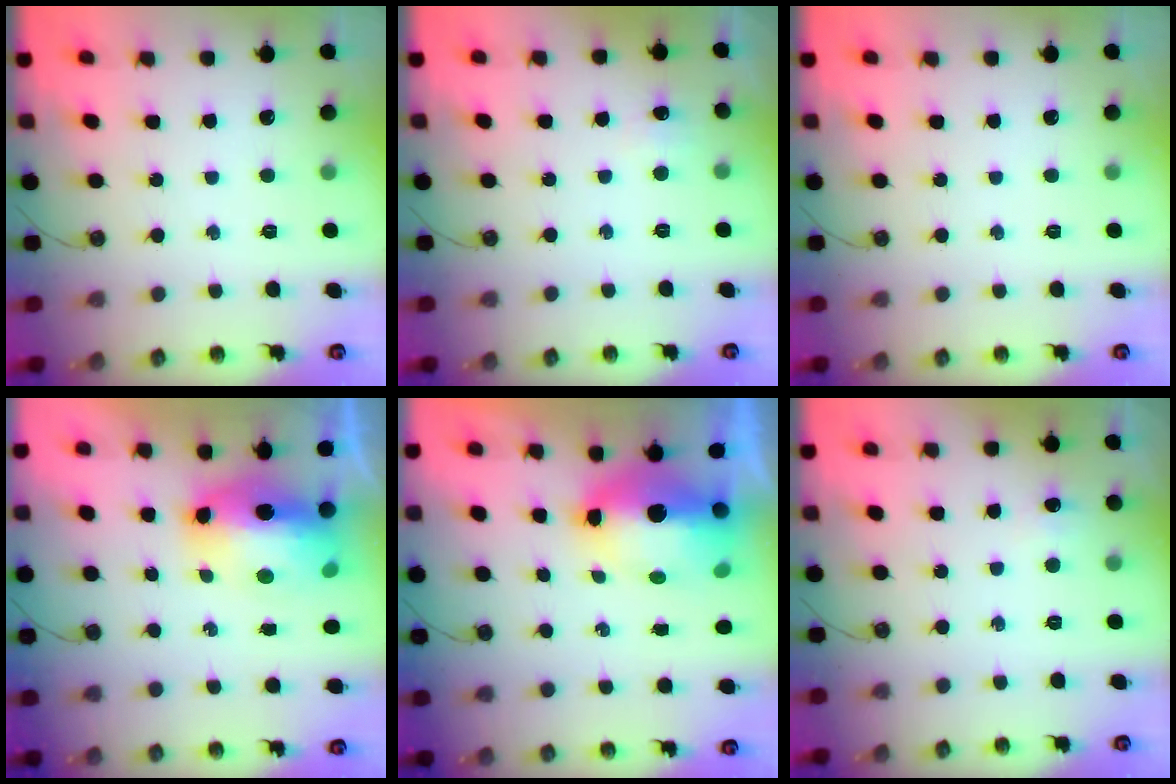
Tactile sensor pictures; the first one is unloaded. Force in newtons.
{"total": 5.2, "press": 5.1, "slide": 0.7}
{"total": 0.0}
{"total": 13.2, "press": 13.0, "slide": 2.0}
{"total": 11.4, "press": 11.2, "slide": 1.6}
{"total": 8.8, "press": 2.4, "slide": 8.5}